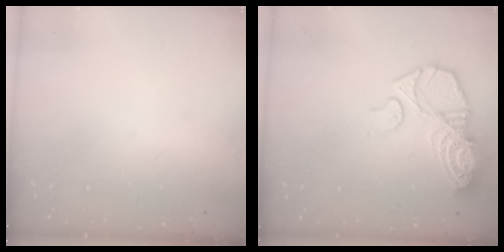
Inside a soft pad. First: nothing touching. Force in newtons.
{"total": 11.4, "press": 11.4, "slide": 1.2}